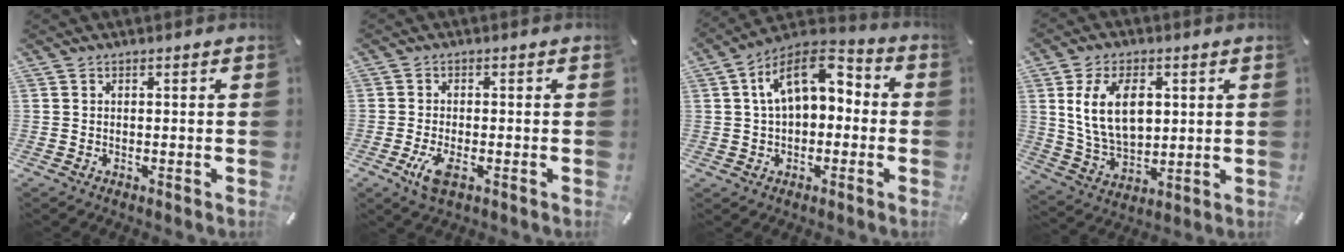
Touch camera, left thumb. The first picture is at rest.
{"total": 4.7, "force": [-1.8, 1.7, 4.0], "torque": [-0.097, -0.009, -0.036]}
{"total": 12.0, "force": [3.1, 7.9, 8.5], "torque": [-0.166, 0.002, 0.058]}
{"total": 12.8, "force": [3.0, 8.5, 9.2], "torque": [-0.193, 0.000, 0.051]}